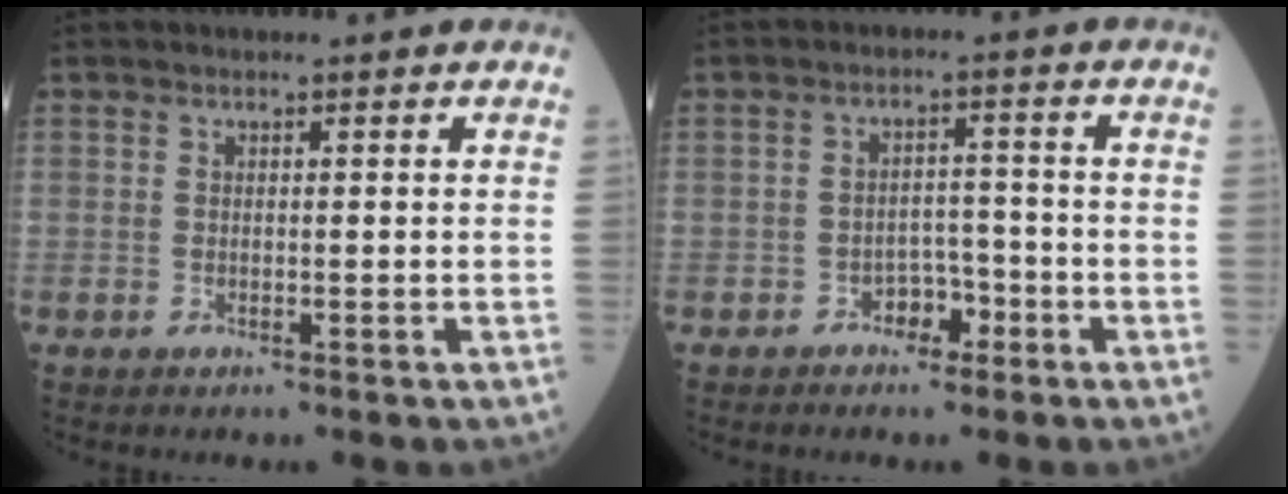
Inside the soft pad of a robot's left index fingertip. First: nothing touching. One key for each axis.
{"total": 3.4, "fx": -2.3, "fy": 2.0, "fz": 1.5, "tx": -0.018, "ty": 0.009, "tz": -0.038}